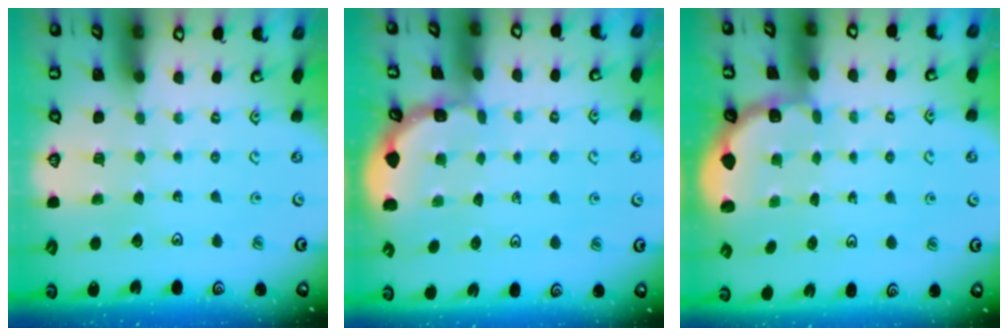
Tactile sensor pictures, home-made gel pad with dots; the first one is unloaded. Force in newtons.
{"total": 1.3, "press": 1.3, "slide": 0.1}
{"total": 1.8, "press": 1.6, "slide": 0.7}